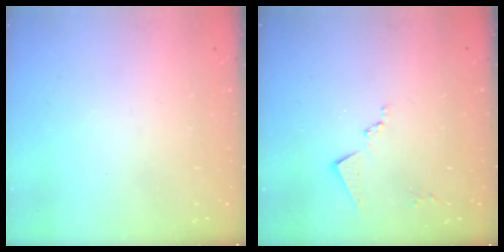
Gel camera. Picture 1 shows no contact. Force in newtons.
{"total": 8.8, "press": 8.8, "slide": 0.4}